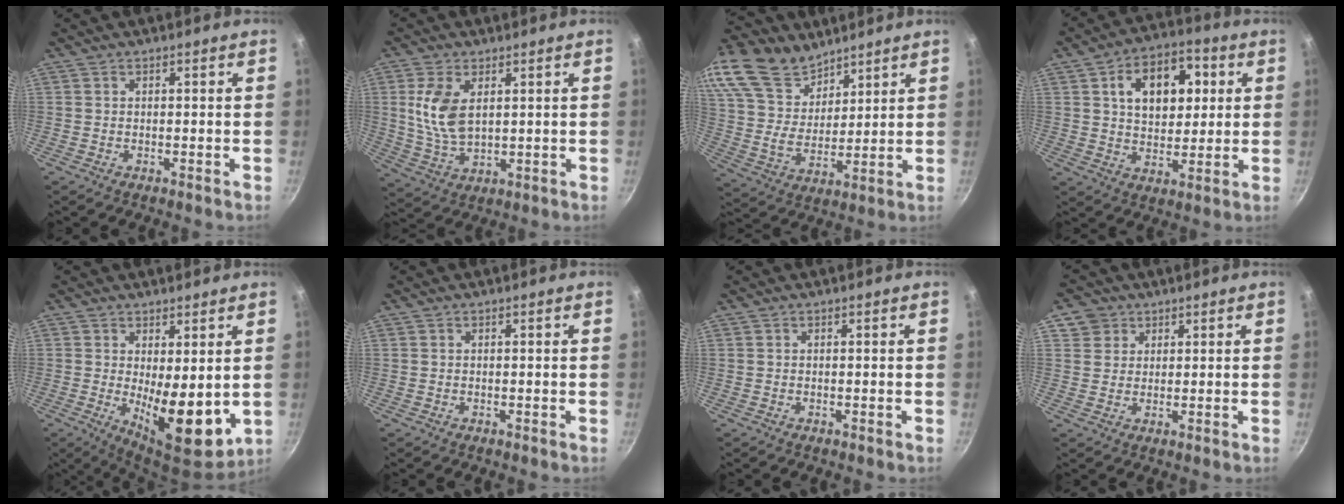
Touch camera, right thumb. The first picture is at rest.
{"total": 9.7, "force": [2.4, 5.5, 7.6], "torque": [-0.149, -0.019, 0.054]}
{"total": 21.6, "force": [14.9, 12.7, 9.2], "torque": [-0.182, -0.033, 0.288]}
{"total": 14.8, "force": [3.8, 9.7, 10.5], "torque": [-0.118, 0.003, 0.055]}
{"total": 11.3, "force": [0.2, 4.4, 10.4], "torque": [-0.127, -0.030, 0.015]}
{"total": 0.0}
{"total": 0.0}
{"total": 4.3, "force": [2.2, 3.6, 0.8], "torque": [0.012, 0.004, 0.038]}